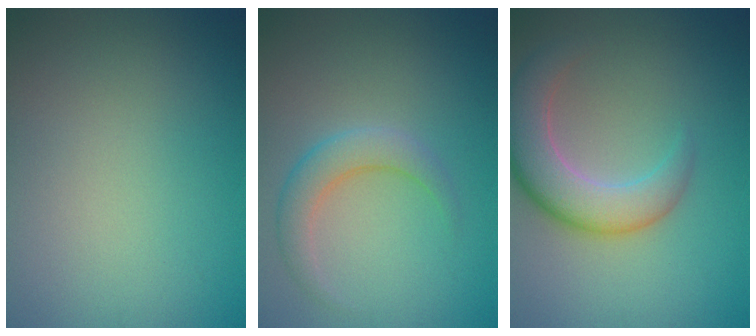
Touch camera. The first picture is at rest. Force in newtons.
{"total": 2.8, "press": 2.8, "slide": 0.1}
{"total": 5.9, "press": 5.9, "slide": 0.6}